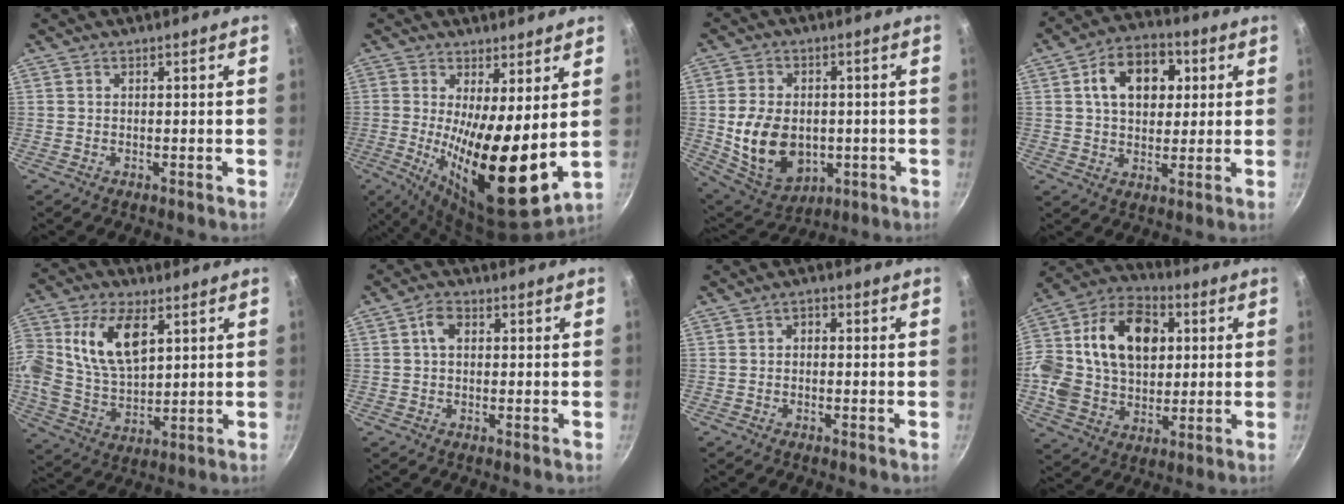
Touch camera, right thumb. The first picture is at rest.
{"total": 17.4, "force": [1.1, 5.3, 16.5], "torque": [-0.256, -0.041, 0.025]}
{"total": 15.0, "force": [-1.7, 10.7, 10.3], "torque": [-0.167, -0.004, -0.008]}
{"total": 13.1, "force": [3.5, 9.0, 8.8], "torque": [-0.103, 0.009, 0.045]}
{"total": 17.4, "force": [5.4, 10.5, 12.7], "torque": [-0.246, 0.002, 0.100]}
{"total": 3.7, "force": [0.6, 2.5, 2.6], "torque": [-0.040, 0.009, 0.005]}
{"total": 1.8, "force": [-0.2, 1.3, 1.2], "torque": [-0.018, 0.009, -0.006]}
{"total": 25.2, "force": [4.7, 17.5, 17.4], "torque": [-0.310, 0.026, 0.071]}